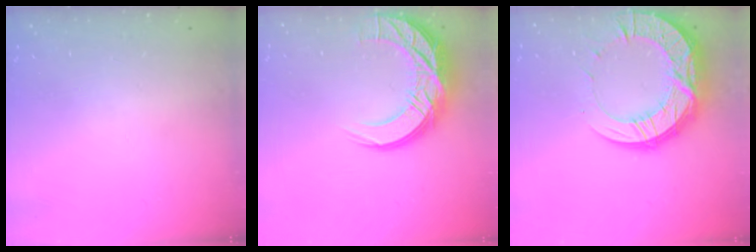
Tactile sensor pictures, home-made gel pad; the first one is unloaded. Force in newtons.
{"total": 15.9, "press": 15.9, "slide": 1.2}
{"total": 20.3, "press": 20.2, "slide": 1.7}